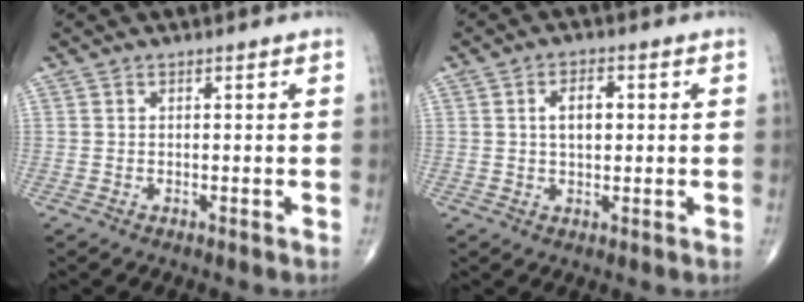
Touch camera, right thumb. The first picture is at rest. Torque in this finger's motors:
{"motor_torque": [-0.27, 0.32, 0.01, -0.02, 0.06]}